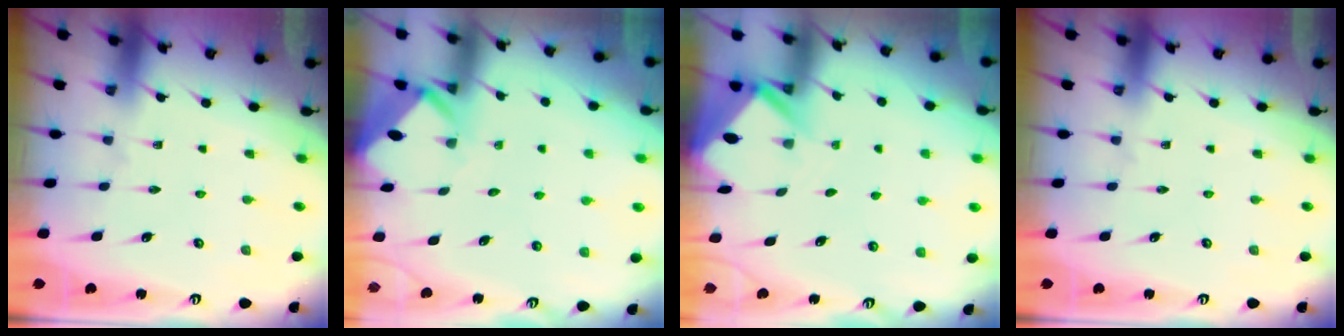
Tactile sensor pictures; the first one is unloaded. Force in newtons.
{"total": 3.7, "press": 3.7, "slide": 0.2}
{"total": 3.0, "press": 3.0, "slide": 0.3}
{"total": 0.0}